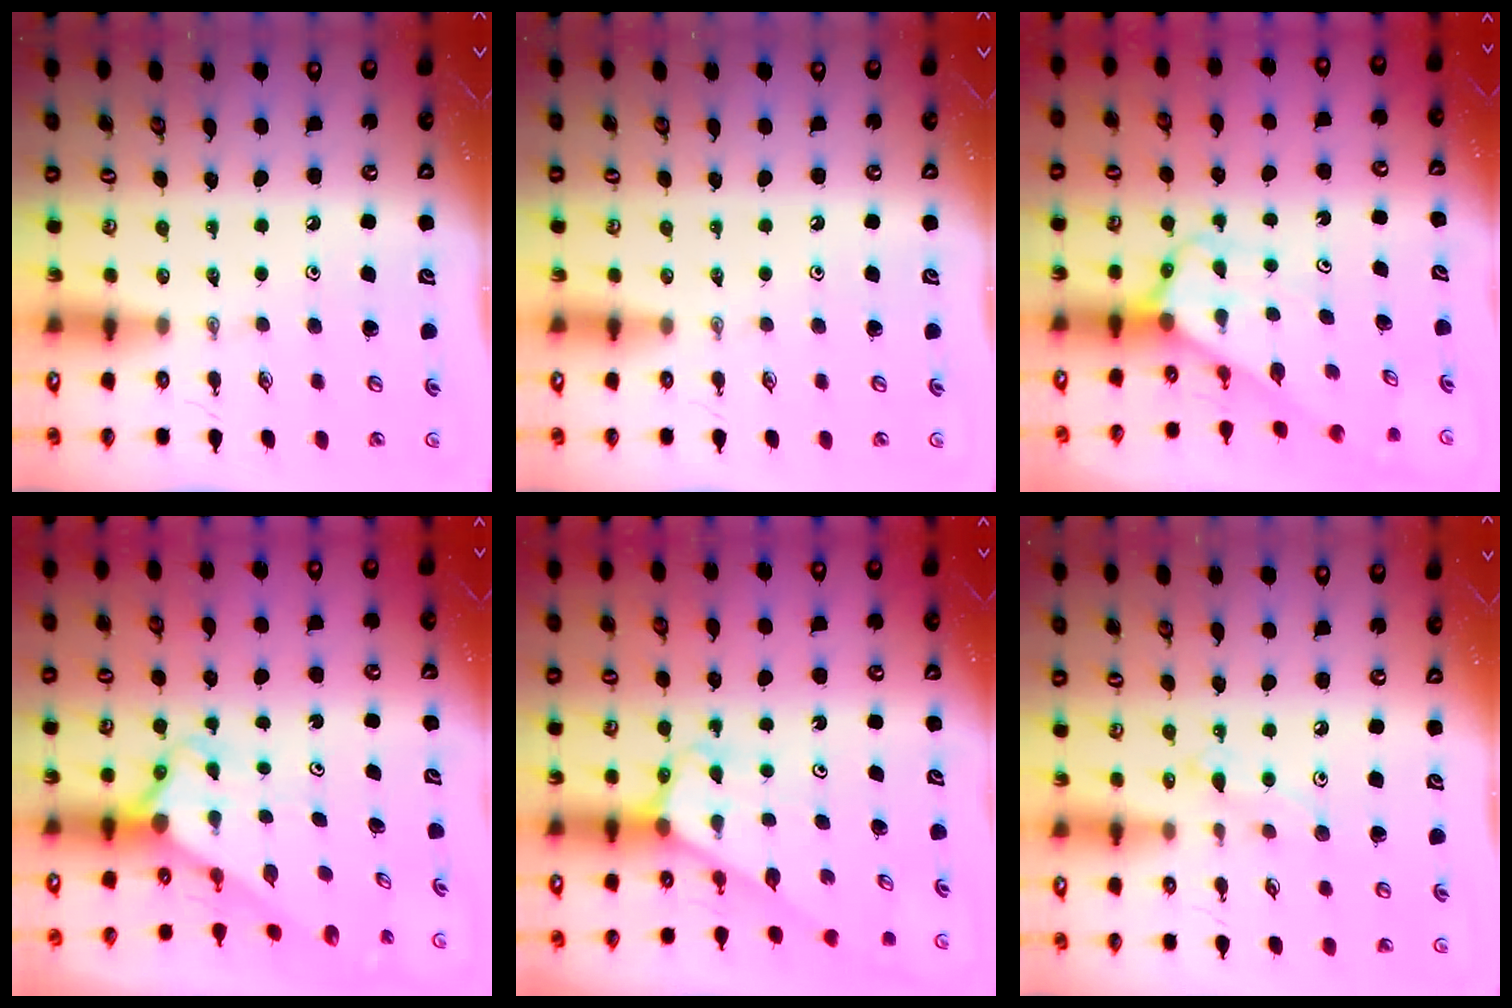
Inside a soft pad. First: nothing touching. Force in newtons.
{"total": 0.0}
{"total": 3.9, "press": 3.9, "slide": 0.3}
{"total": 2.8, "press": 2.8, "slide": 0.2}
{"total": 3.1, "press": 3.1, "slide": 0.2}
{"total": 7.2, "press": 7.2, "slide": 0.5}